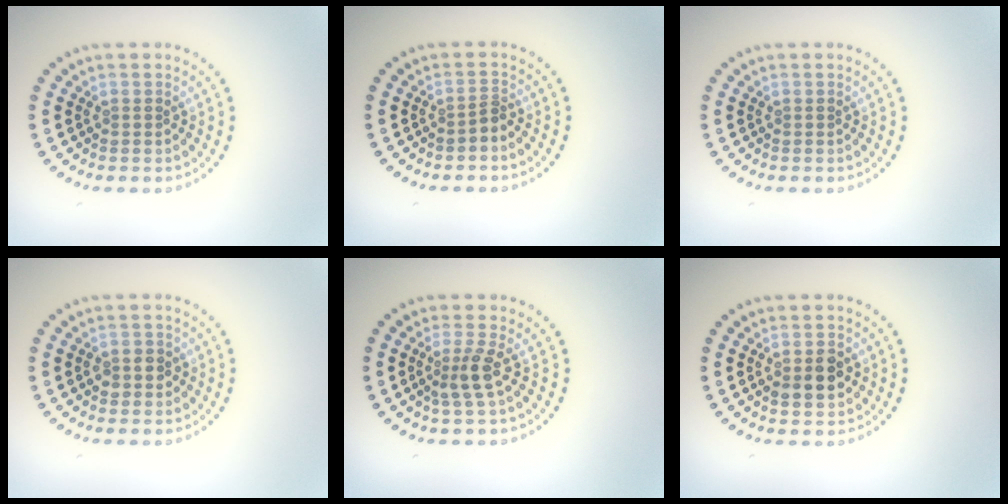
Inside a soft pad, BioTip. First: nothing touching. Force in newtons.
{"total": 1.0, "press": 0.6, "slide": 0.8}
{"total": 0.0}
{"total": 1.7, "press": 1.5, "slide": 0.7}
{"total": 2.3, "press": 1.8, "slide": 1.4}
{"total": 2.9, "press": 2.9, "slide": 0.2}